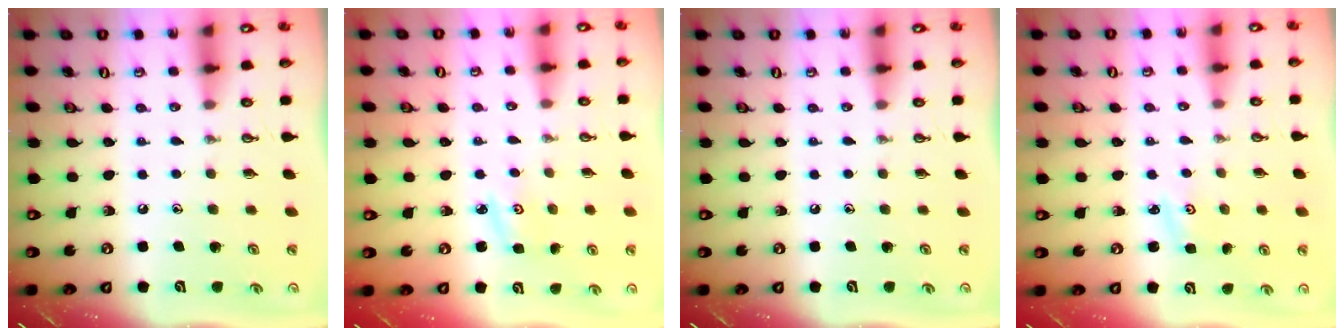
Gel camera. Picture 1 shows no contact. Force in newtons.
{"total": 3.7, "press": 3.6, "slide": 0.6}
{"total": 0.0}
{"total": 2.0, "press": 2.0, "slide": 0.3}